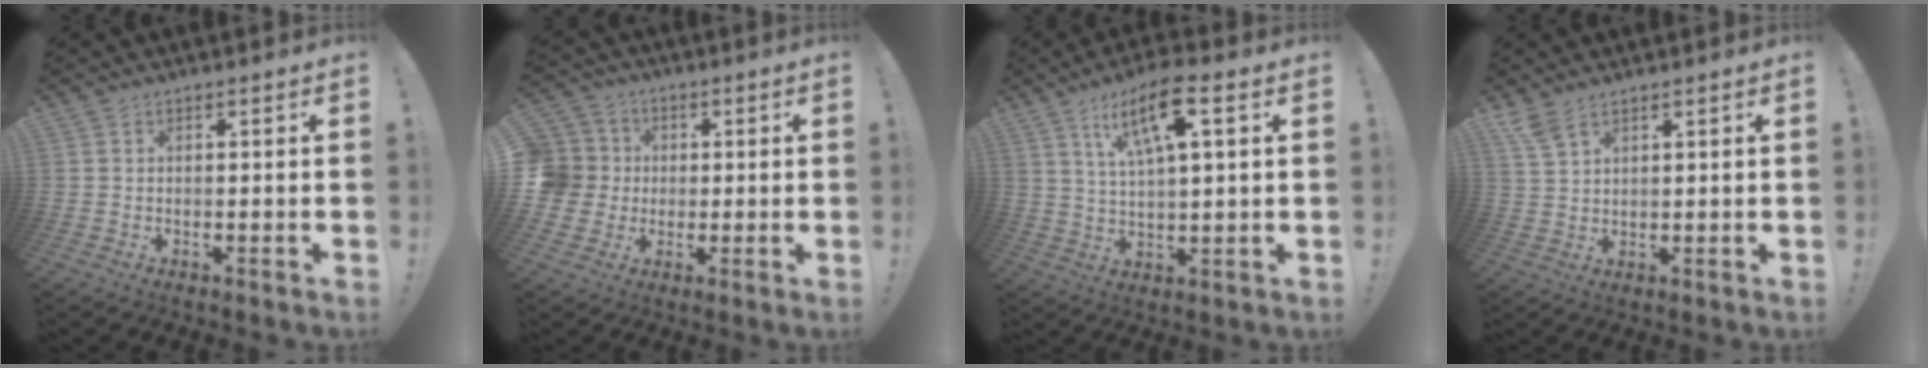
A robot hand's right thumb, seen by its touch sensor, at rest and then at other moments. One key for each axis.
{"total": 8.8, "fx": 0.1, "fy": 8.4, "fz": 2.5, "tx": -0.062, "ty": 0.009, "tz": 0.008}
{"total": 13.0, "fx": 5.9, "fy": 3.8, "fz": 11.0, "tx": -0.189, "ty": -0.010, "tz": 0.096}
{"total": 4.9, "fx": 3.8, "fy": 1.8, "fz": 2.6, "tx": -0.054, "ty": -0.017, "tz": 0.073}